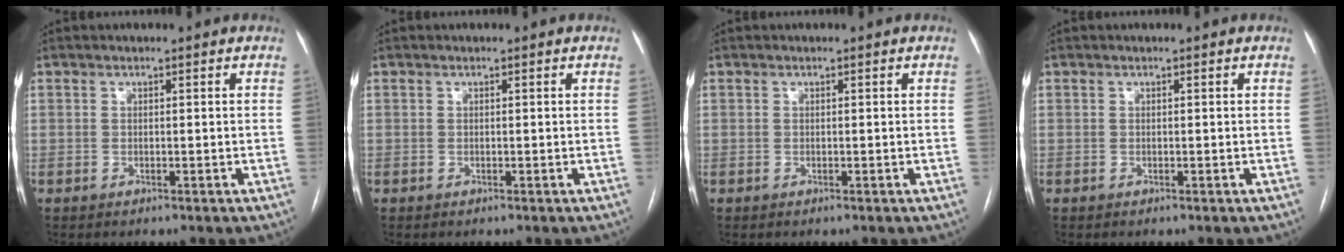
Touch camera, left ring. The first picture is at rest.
{"total": 0.0}
{"total": 0.0}
{"total": 0.0}